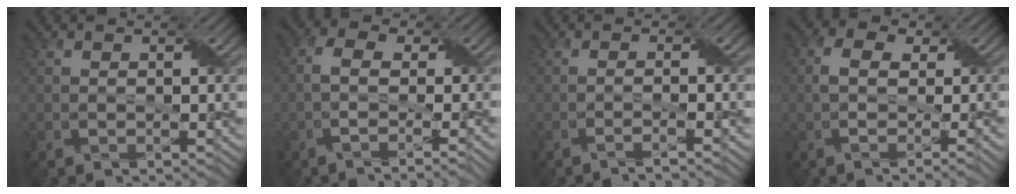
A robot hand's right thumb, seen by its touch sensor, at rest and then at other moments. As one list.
[{"total": 4.4, "force": [-1.3, 1.4, 4.0], "torque": [-0.061, 0.002, -0.035]}, {"total": 2.2, "force": [-1.4, 0.1, 1.7], "torque": [-0.020, 0.006, -0.042]}, {"total": 4.2, "force": [-0.5, 1.6, 3.9], "torque": [-0.067, 0.001, -0.014]}]